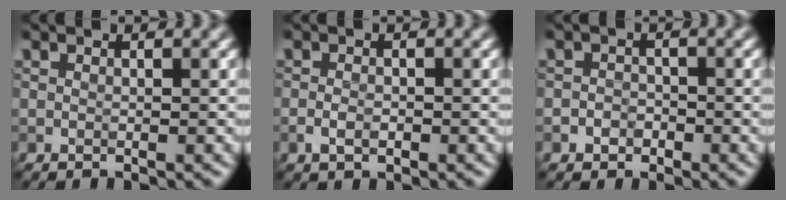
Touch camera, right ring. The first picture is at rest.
{"total": 1.5, "force": [-0.6, 0.9, 1.1], "torque": [-0.022, -0.001, -0.012]}
{"total": 1.3, "force": [-0.7, 1.1, 0.4], "torque": [0.001, 0.001, -0.014]}